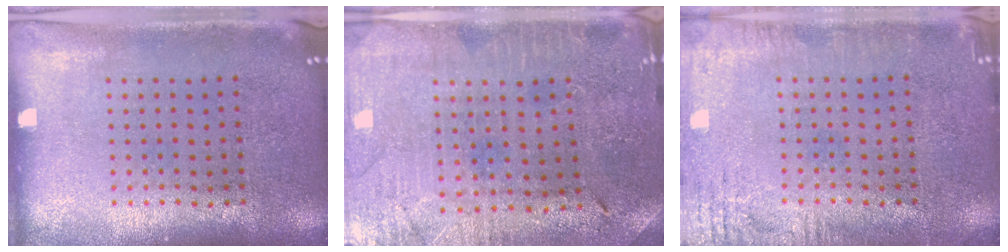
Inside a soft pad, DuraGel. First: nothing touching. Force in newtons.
{"total": 0.7, "press": 0.6, "slide": 0.3}
{"total": 2.7, "press": 2.7, "slide": 0.2}